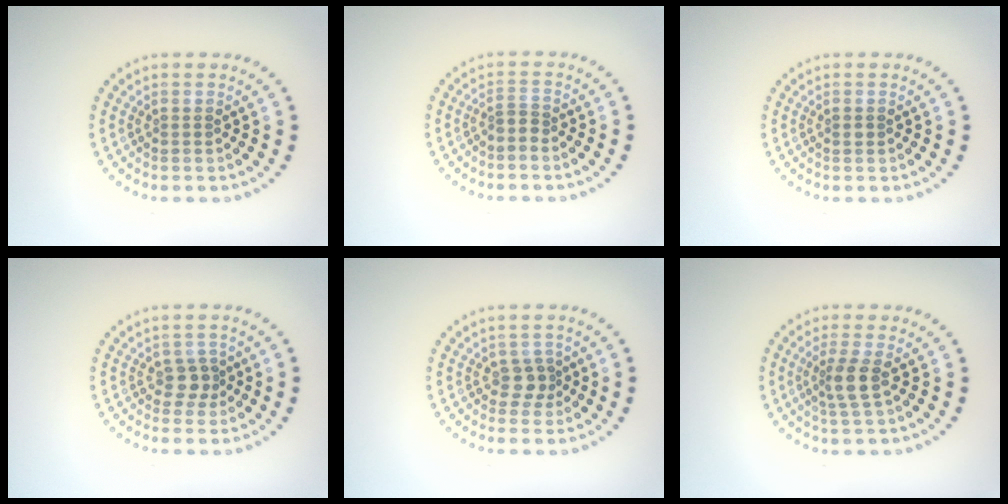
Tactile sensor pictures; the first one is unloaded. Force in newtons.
{"total": 1.3, "press": 0.9, "slide": 1.0}
{"total": 0.7, "press": 0.7, "slide": 0.1}
{"total": 1.8, "press": 1.4, "slide": 1.1}
{"total": 1.8, "press": 1.4, "slide": 1.1}
{"total": 2.3, "press": 2.0, "slide": 1.3}